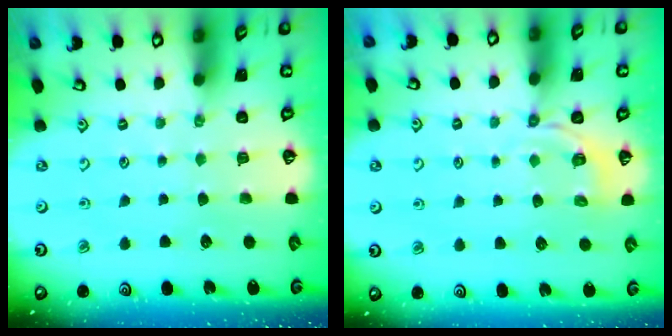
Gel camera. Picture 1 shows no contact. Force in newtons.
{"total": 2.8, "press": 2.1, "slide": 1.8}